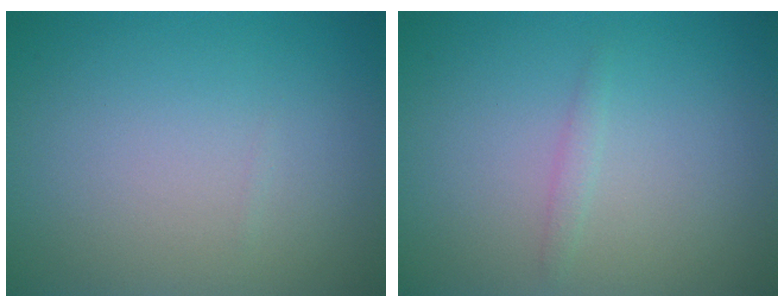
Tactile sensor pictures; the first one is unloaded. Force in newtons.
{"total": 0.8, "press": 0.8, "slide": 0.0}